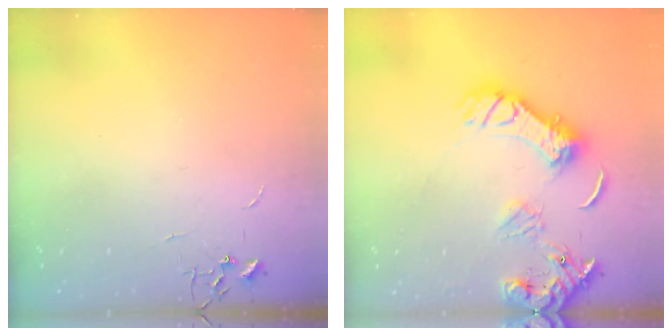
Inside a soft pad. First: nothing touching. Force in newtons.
{"total": 16.6, "press": 16.5, "slide": 1.8}